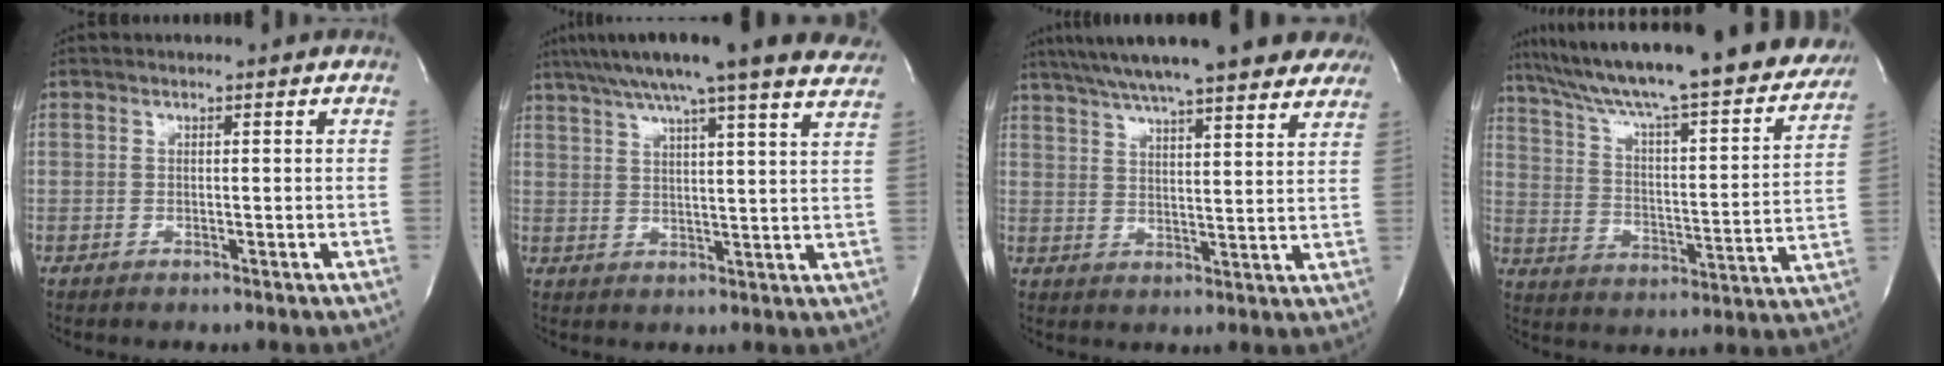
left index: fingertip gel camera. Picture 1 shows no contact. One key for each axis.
{"total": 23.9, "fx": 20.2, "fy": 1.0, "fz": 12.8, "tx": -0.208, "ty": 0.007, "tz": 0.259}
{"total": 24.5, "fx": 20.4, "fy": 3.7, "fz": 13.1, "tx": -0.211, "ty": 0.029, "tz": 0.267}
{"total": 31.0, "fx": 27.0, "fy": 3.9, "fz": 14.9, "tx": -0.239, "ty": -0.044, "tz": 0.361}